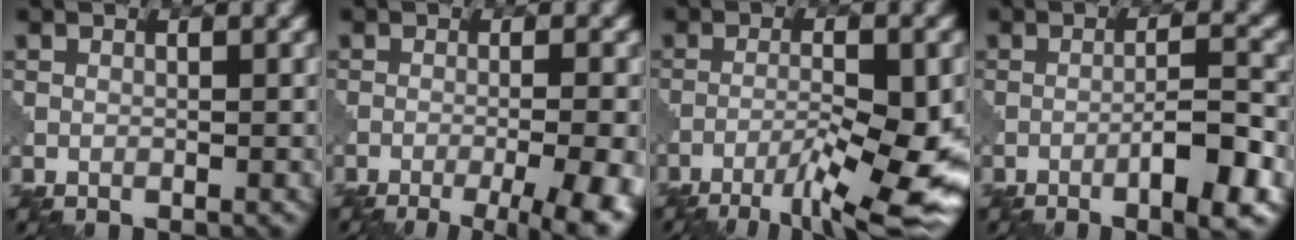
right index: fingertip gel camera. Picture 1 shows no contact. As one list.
[{"total": 10.5, "force": [-5.9, 3.7, 7.9], "torque": [-0.065, -0.007, -0.068]}, {"total": 8.5, "force": [-4.6, 1.2, 7.1], "torque": [-0.114, -0.006, -0.073]}, {"total": 5.4, "force": [-2.5, 0.9, 4.7], "torque": [-0.073, 0.009, -0.042]}]